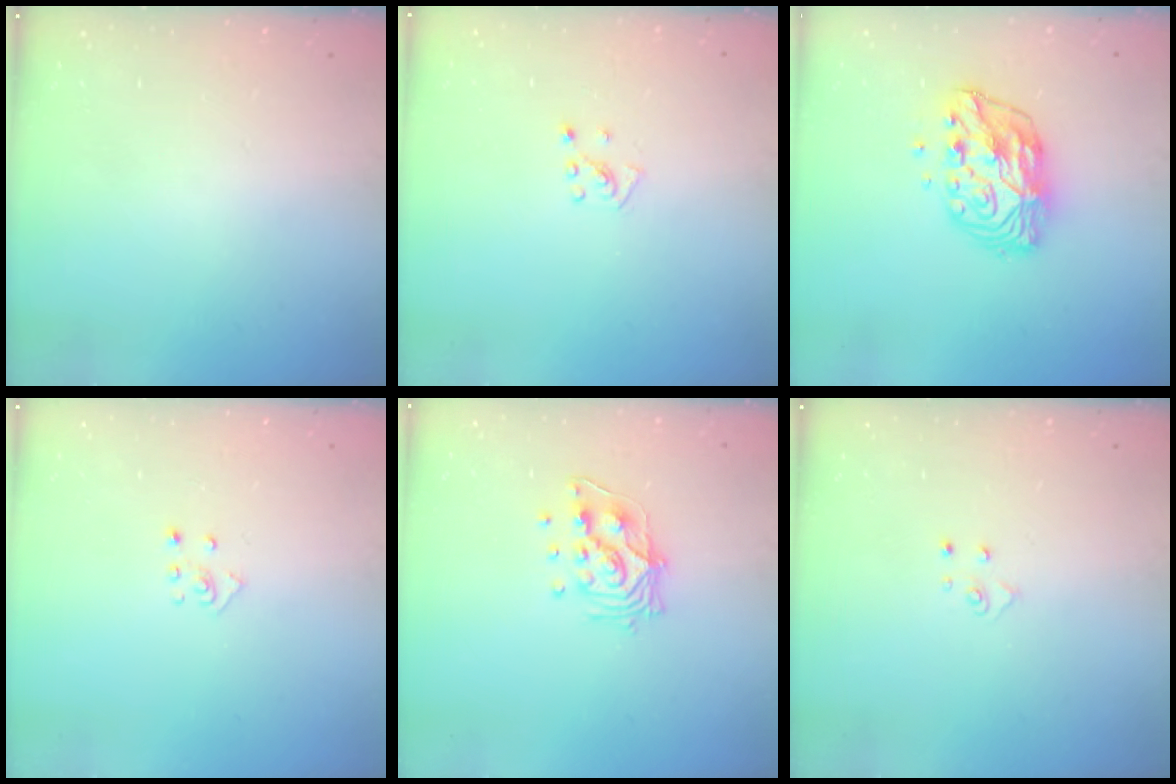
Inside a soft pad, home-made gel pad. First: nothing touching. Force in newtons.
{"total": 3.6, "press": 3.6, "slide": 0.4}
{"total": 13.2, "press": 13.2, "slide": 0.9}
{"total": 3.4, "press": 3.4, "slide": 0.3}
{"total": 11.2, "press": 11.2, "slide": 0.6}
{"total": 4.3, "press": 4.3, "slide": 0.4}